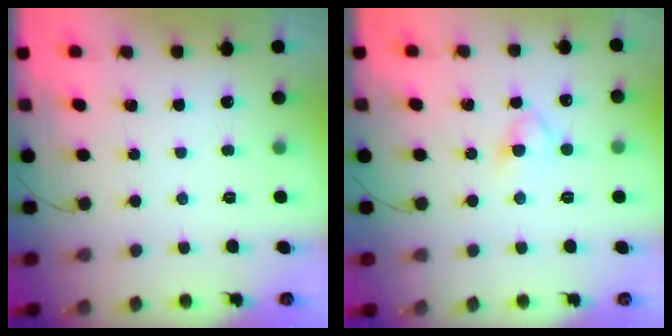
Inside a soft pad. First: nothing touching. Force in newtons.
{"total": 4.2, "press": 4.0, "slide": 1.3}